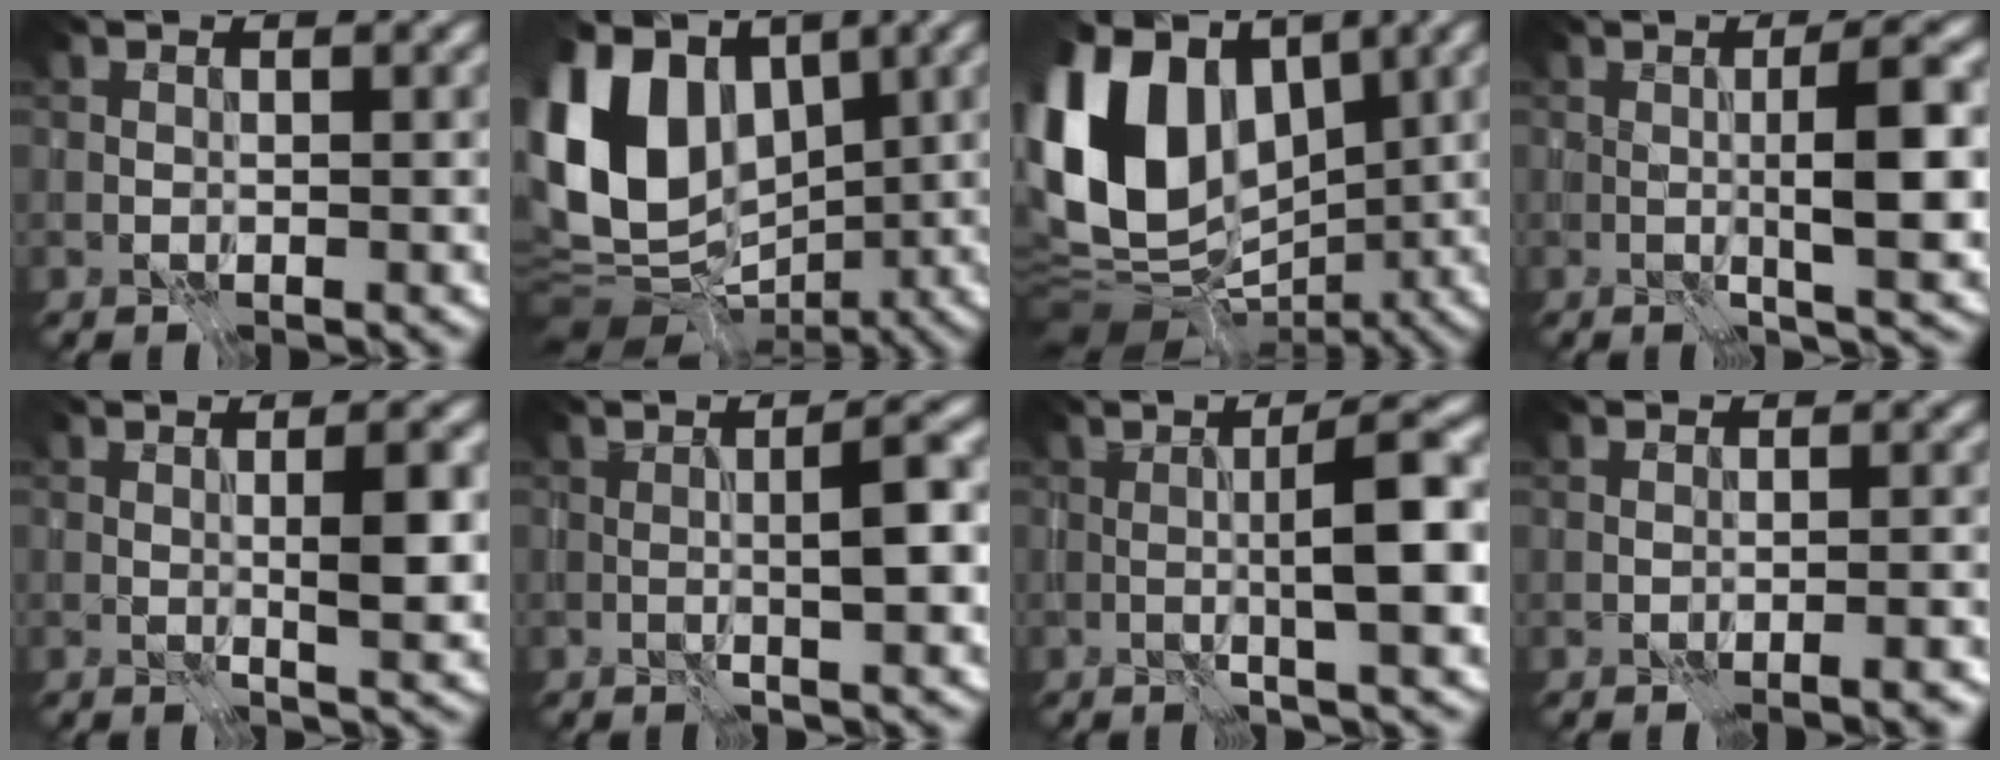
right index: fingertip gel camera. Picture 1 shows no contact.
{"total": 13.7, "force": [2.3, 10.0, 9.2], "torque": [-0.202, 0.007, 0.028]}
{"total": 16.1, "force": [2.3, 11.6, 10.9], "torque": [-0.231, 0.021, 0.025]}
{"total": 6.3, "force": [-0.1, 0.6, 6.3], "torque": [-0.092, 0.004, -0.003]}
{"total": 4.2, "force": [0.2, 0.3, 4.2], "torque": [-0.062, 0.002, 0.004]}
{"total": 3.6, "force": [-0.2, 0.1, 3.6], "torque": [-0.057, 0.007, -0.008]}
{"total": 6.2, "force": [-0.4, 0.5, 6.2], "torque": [-0.097, 0.011, -0.010]}
{"total": 1.6, "force": [-1.2, 0.0, 1.1], "torque": [-0.015, -0.001, -0.018]}